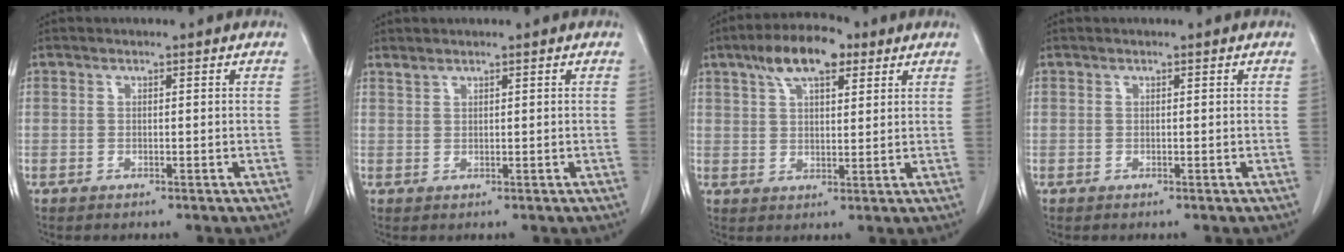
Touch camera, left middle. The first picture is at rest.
{"total": 0.8, "force": [0.8, 0.0, 0.1], "torque": [-0.007, 0.003, 0.020]}
{"total": 7.8, "force": [4.7, 2.9, 5.6], "torque": [-0.102, 0.018, 0.081]}
{"total": 0.0}